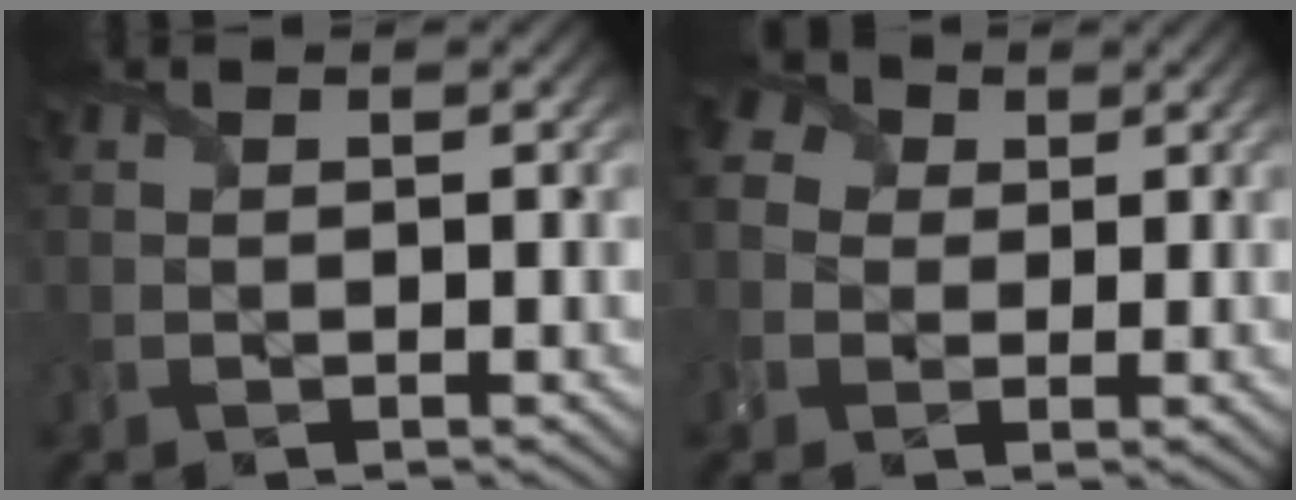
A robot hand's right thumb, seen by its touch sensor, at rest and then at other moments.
{"total": 4.5, "force": [0.7, 4.0, 2.0], "torque": [-0.061, 0.007, 0.002]}